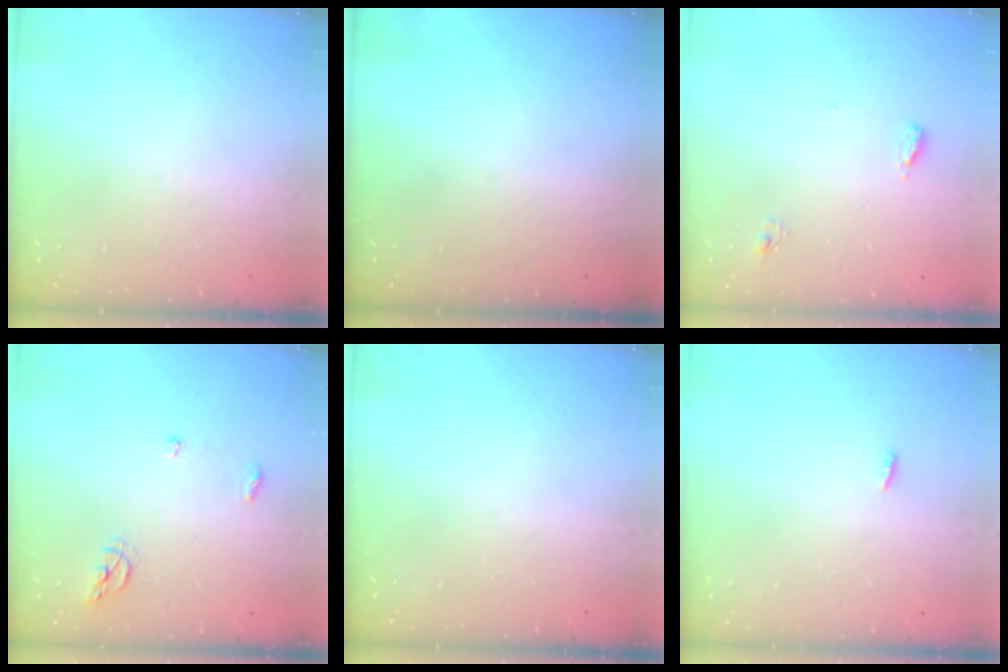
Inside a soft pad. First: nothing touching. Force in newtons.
{"total": 0.0}
{"total": 4.7, "press": 4.5, "slide": 1.1}
{"total": 6.5, "press": 6.5, "slide": 0.1}
{"total": 0.0}
{"total": 2.3, "press": 2.1, "slide": 0.8}